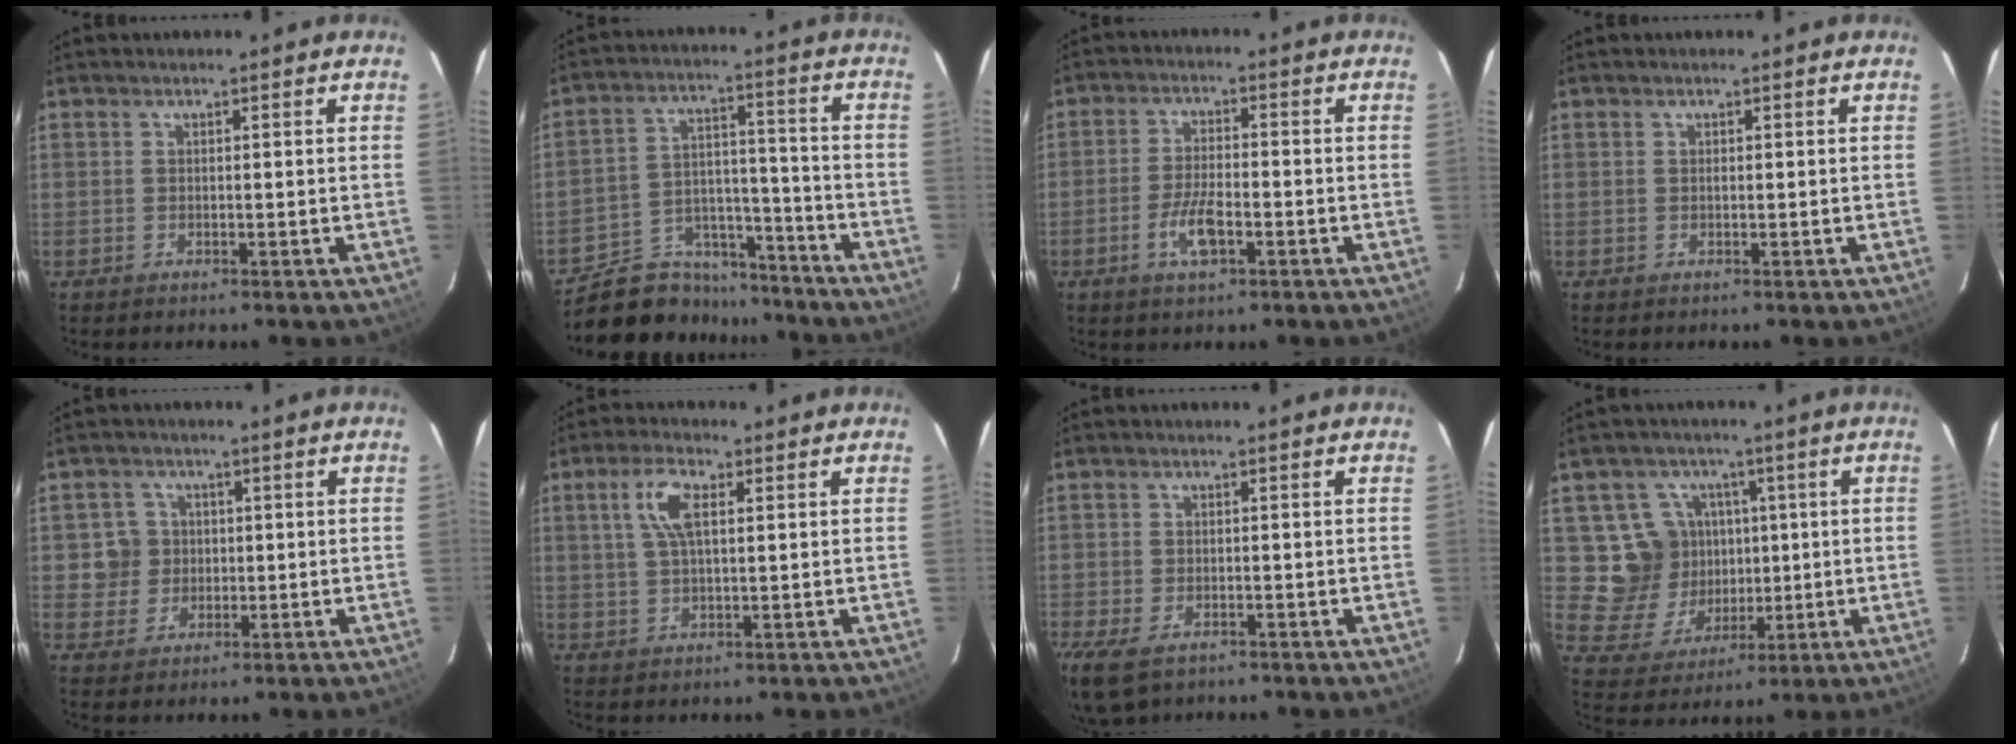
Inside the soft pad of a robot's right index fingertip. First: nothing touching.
{"total": 15.4, "force": [-13.2, 7.1, 3.5], "torque": [-0.087, 0.040, -0.196]}
{"total": 6.1, "force": [-2.6, 2.1, 5.1], "torque": [-0.110, -0.002, -0.049]}
{"total": 0.0}
{"total": 5.5, "force": [0.4, 5.4, 0.7], "torque": [-0.013, 0.011, 0.010]}
{"total": 6.2, "force": [1.9, 2.5, 5.4], "torque": [-0.105, 0.011, 0.038]}
{"total": 7.6, "force": [-4.5, 4.0, 4.6], "torque": [-0.113, -0.029, -0.080]}
{"total": 11.4, "force": [2.2, 10.6, 3.5], "torque": [-0.092, 0.005, 0.051]}